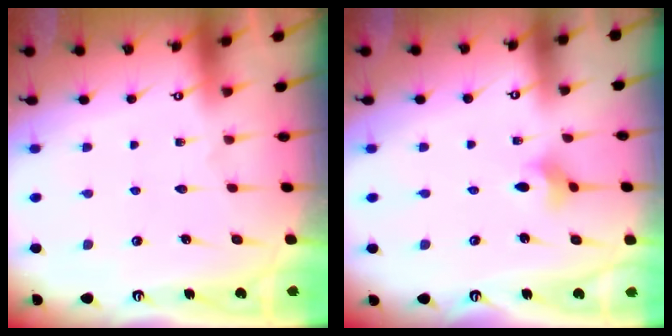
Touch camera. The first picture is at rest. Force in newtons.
{"total": 2.9, "press": 2.8, "slide": 0.8}